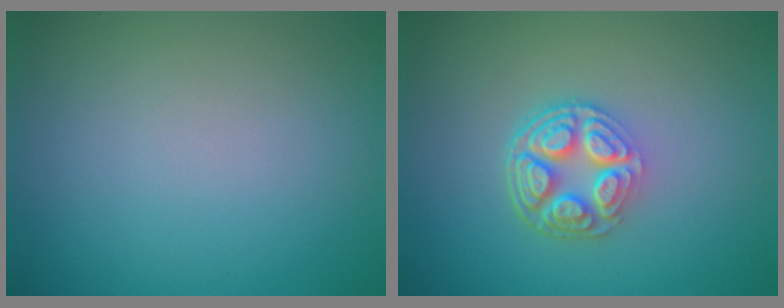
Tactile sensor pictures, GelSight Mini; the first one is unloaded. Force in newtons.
{"total": 5.0, "press": 3.7, "slide": 3.3}